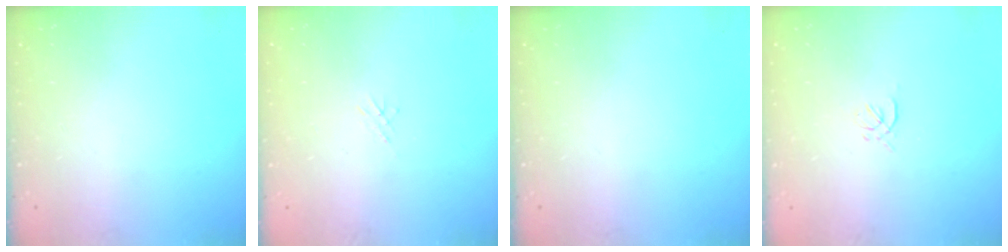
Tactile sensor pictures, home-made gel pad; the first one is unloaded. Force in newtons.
{"total": 4.1, "press": 4.1, "slide": 0.5}
{"total": 0.0}
{"total": 0.7, "press": 0.5, "slide": 0.5}